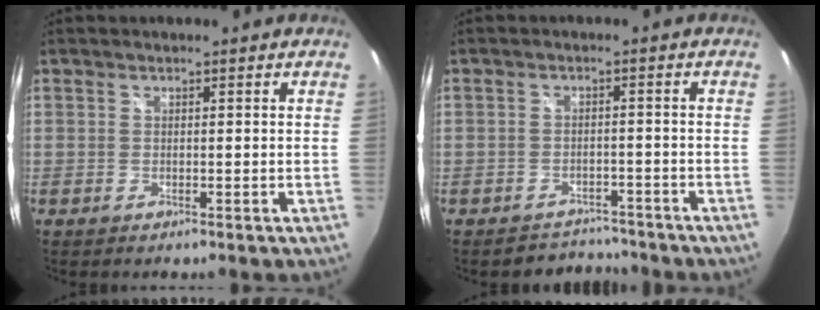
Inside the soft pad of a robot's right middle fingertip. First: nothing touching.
{"total": 4.5, "force": [-4.1, 1.6, -0.7], "torque": [0.005, 0.016, -0.065]}